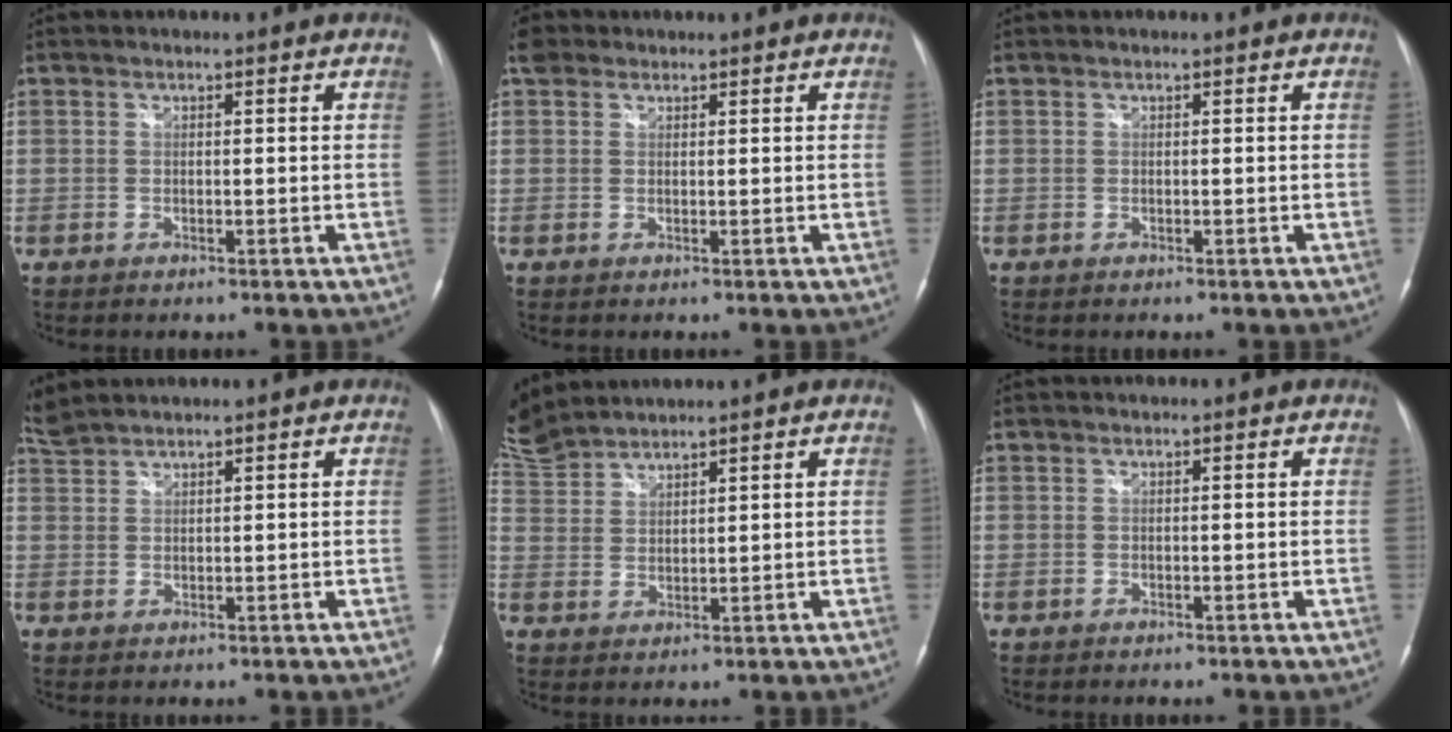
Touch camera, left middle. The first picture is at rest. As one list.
[{"total": 2.6, "force": [1.7, 1.9, 0.6], "torque": [-0.015, 0.021, 0.029]}, {"total": 0.0}, {"total": 3.2, "force": [3.2, 0.1, 0.1], "torque": [-0.019, 0.017, 0.072]}, {"total": 9.3, "force": [8.8, 2.3, 2.1], "torque": [-0.072, 0.017, 0.188]}, {"total": 0.0}]